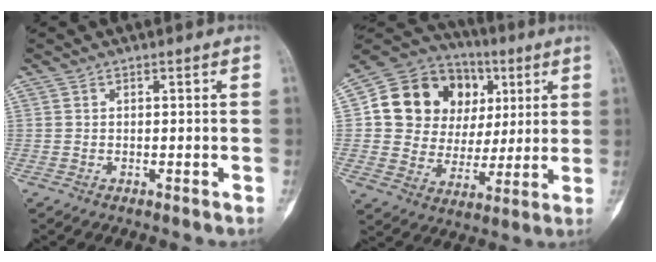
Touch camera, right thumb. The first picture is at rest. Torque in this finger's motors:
{"motor_torque": [0.16, 2.78, 0.70, -0.45, 0.06]}